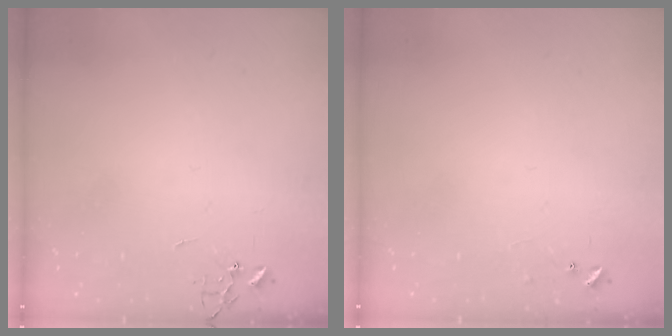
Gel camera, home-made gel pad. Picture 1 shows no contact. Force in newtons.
{"total": 6.4, "press": 6.3, "slide": 0.5}